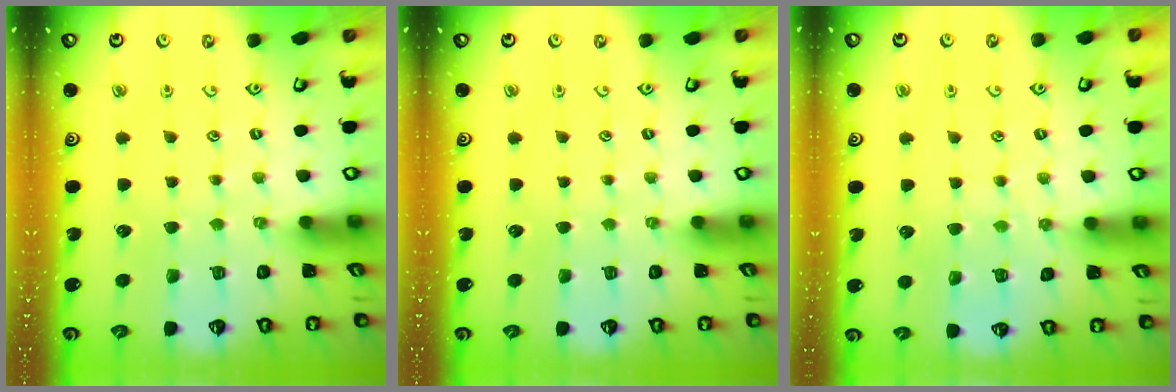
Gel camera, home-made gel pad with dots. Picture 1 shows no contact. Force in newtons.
{"total": 0.0}
{"total": 7.4, "press": 7.3, "slide": 0.8}